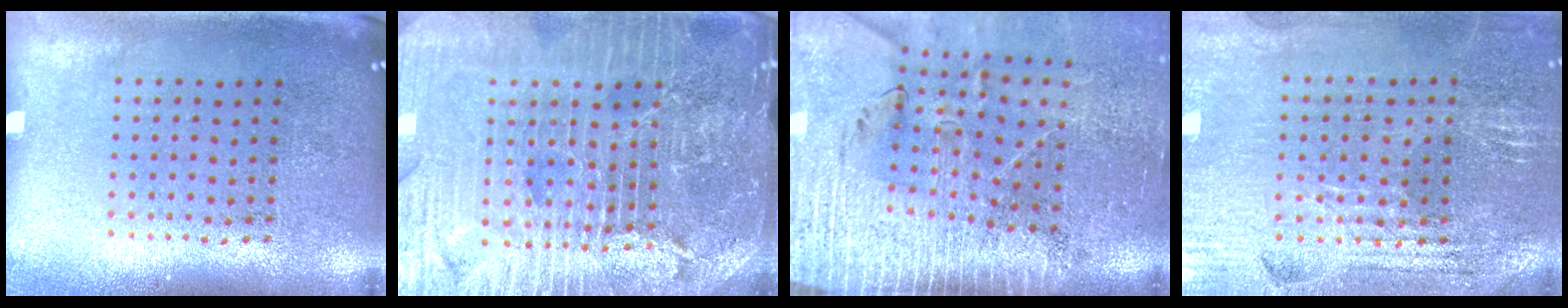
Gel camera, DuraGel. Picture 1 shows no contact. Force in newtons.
{"total": 5.8, "press": 5.2, "slide": 2.6}
{"total": 3.9, "press": 3.4, "slide": 1.9}
{"total": 2.8, "press": 2.8, "slide": 0.5}